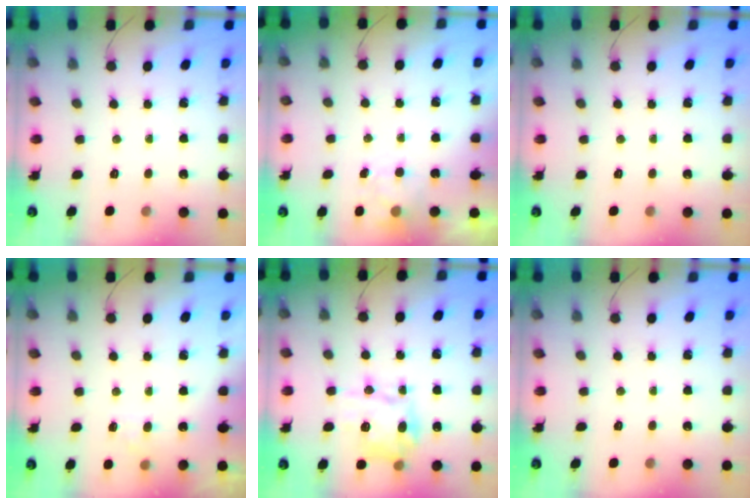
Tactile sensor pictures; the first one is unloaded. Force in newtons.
{"total": 3.0, "press": 2.7, "slide": 1.4}
{"total": 0.0}
{"total": 3.8, "press": 3.6, "slide": 1.3}
{"total": 11.4, "press": 11.4, "slide": 0.5}
{"total": 0.0}